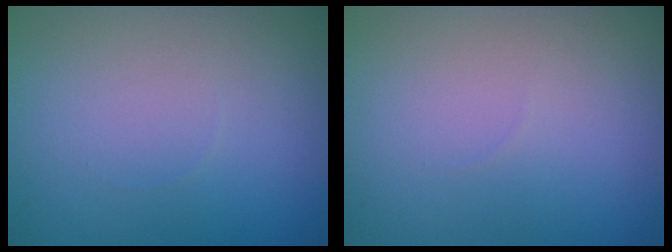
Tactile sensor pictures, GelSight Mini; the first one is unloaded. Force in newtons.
{"total": 0.0}